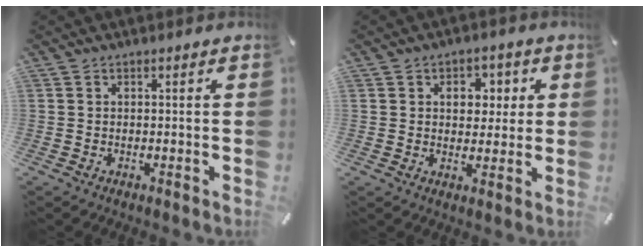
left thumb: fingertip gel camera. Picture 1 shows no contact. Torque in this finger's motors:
{"motor_torque": [0.93, 0.89, 0.46, -0.50, 0.20]}